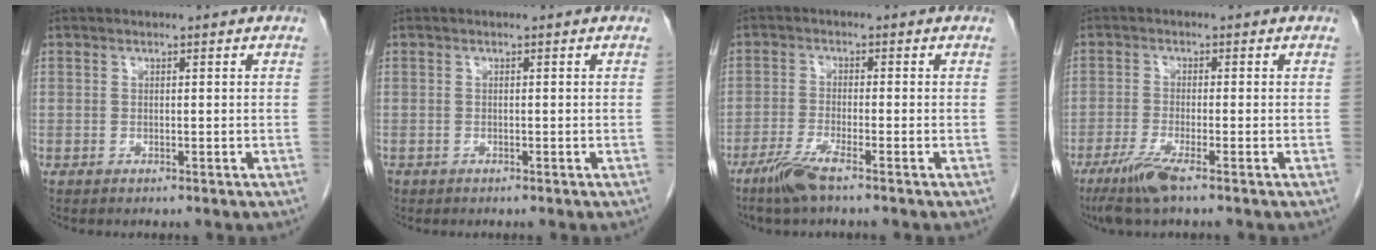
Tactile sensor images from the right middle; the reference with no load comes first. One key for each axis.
{"total": 0.6, "fx": -0.4, "fy": 0.4, "fz": 0.0, "tx": -0.009, "ty": 0.003, "tz": -0.006}
{"total": 4.4, "fx": -3.2, "fy": 0.0, "fz": 3.0, "tx": -0.069, "ty": -0.011, "tz": -0.067}
{"total": 5.1, "fx": -3.3, "fy": 0.1, "fz": 3.8, "tx": -0.082, "ty": -0.016, "tz": -0.067}